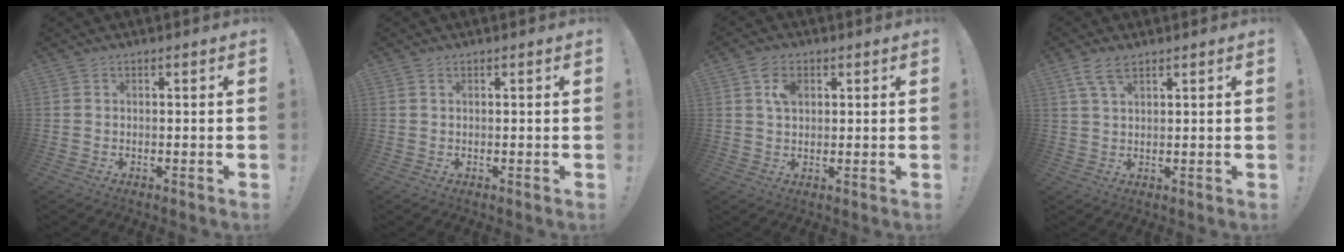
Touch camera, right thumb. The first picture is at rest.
{"total": 0.5, "force": [0.3, 0.2, 0.4], "torque": [-0.015, 0.005, 0.007]}
{"total": 4.5, "force": [1.7, 2.9, 3.0], "torque": [-0.046, -0.001, 0.029]}
{"total": 5.9, "force": [3.6, 2.5, 4.0], "torque": [-0.079, -0.005, 0.069]}